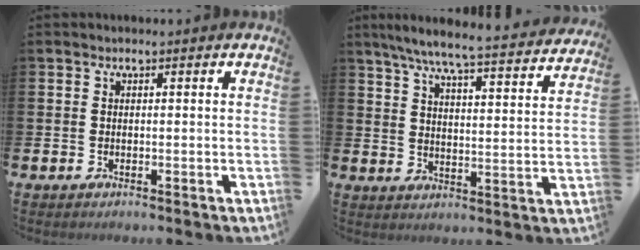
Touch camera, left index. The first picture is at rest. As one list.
[{"total": 7.4, "force": [6.7, 0.1, 3.1], "torque": [-0.076, -0.048, 0.110]}]